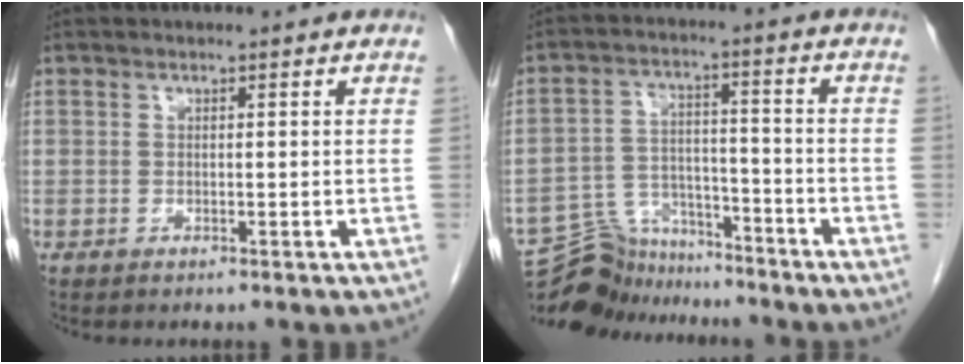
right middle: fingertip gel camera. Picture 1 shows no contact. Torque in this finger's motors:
{"motor_torque": [0.54, -0.39, -0.09, -0.08]}